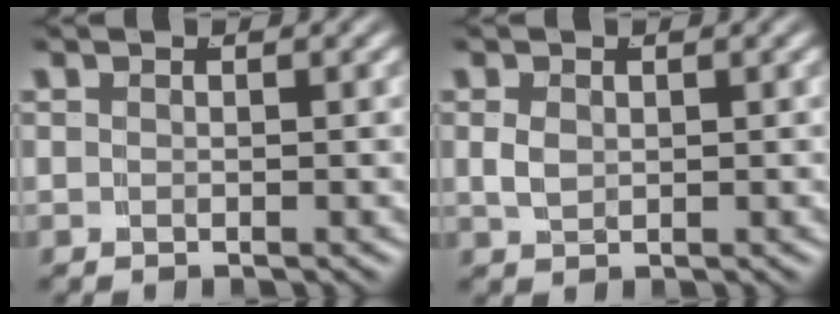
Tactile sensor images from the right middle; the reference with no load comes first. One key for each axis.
{"total": 1.2, "fx": 0.2, "fy": 0.8, "fz": 0.9, "tx": -0.021, "ty": -0.010, "tz": 0.016}